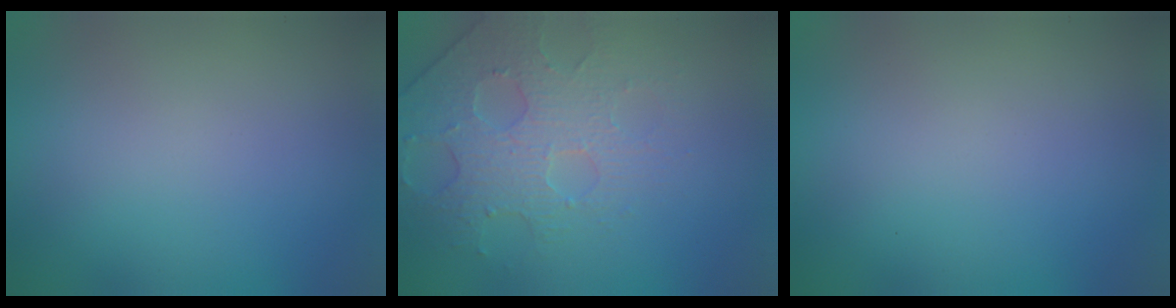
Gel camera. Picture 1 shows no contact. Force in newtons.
{"total": 3.8, "press": 3.6, "slide": 1.3}
{"total": 0.0}